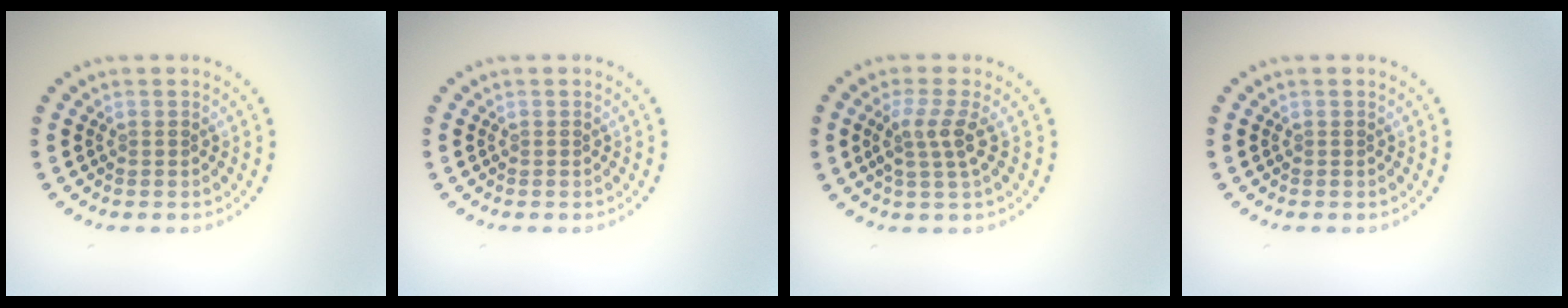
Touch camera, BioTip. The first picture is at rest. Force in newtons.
{"total": 0.0}
{"total": 2.7, "press": 2.1, "slide": 1.7}
{"total": 0.0}